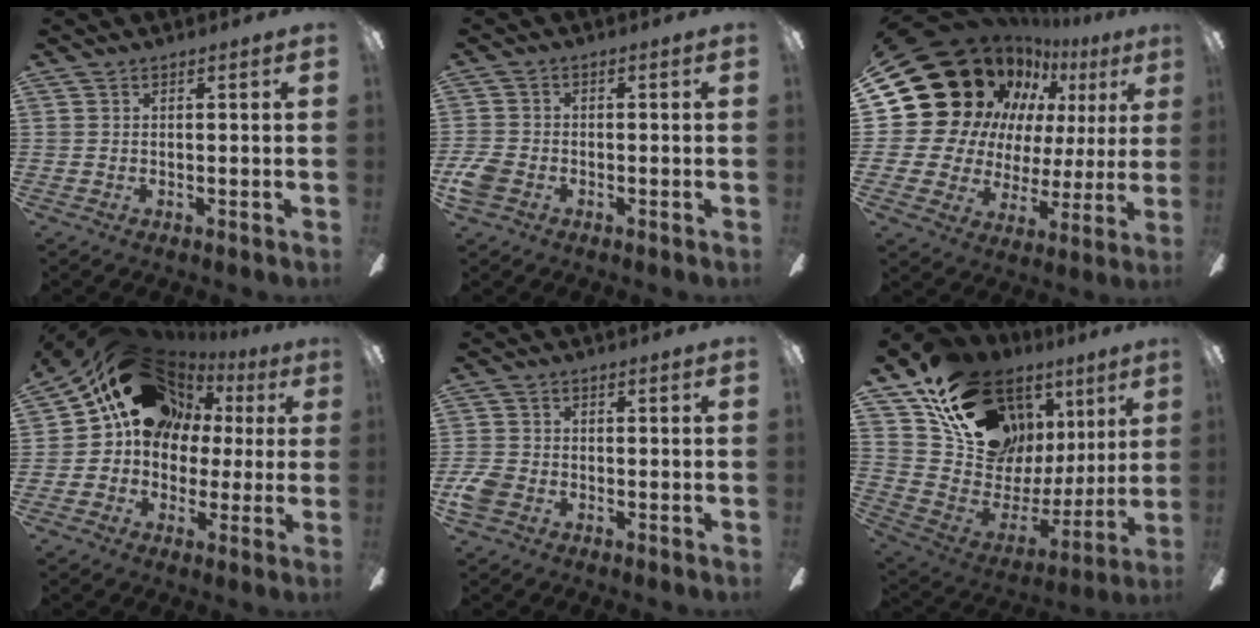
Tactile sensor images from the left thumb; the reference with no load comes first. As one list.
[{"total": 5.2, "force": [-2.4, 3.7, 2.8], "torque": [-0.067, 0.012, -0.047]}, {"total": 22.4, "force": [12.0, 16.2, 9.8], "torque": [-0.171, -0.084, 0.252]}, {"total": 20.2, "force": [8.8, 15.2, 10.1], "torque": [-0.156, -0.036, 0.170]}, {"total": 5.3, "force": [-2.4, 3.8, 2.7], "torque": [-0.066, 0.011, -0.047]}, {"total": 19.3, "force": [13.1, 11.4, 8.6], "torque": [-0.157, -0.088, 0.253]}]